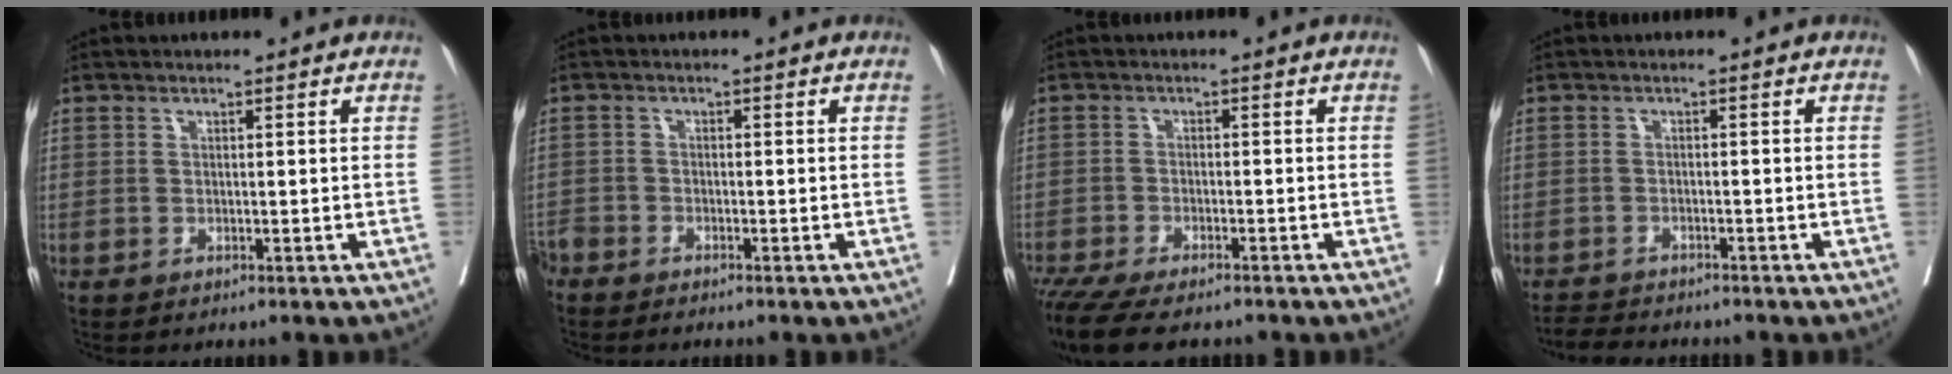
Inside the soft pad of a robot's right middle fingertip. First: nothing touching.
{"total": 3.3, "force": [-3.1, 0.7, 0.8], "torque": [-0.012, -0.007, -0.064]}
{"total": 11.1, "force": [-9.1, 2.8, 5.7], "torque": [-0.094, -0.015, -0.142]}
{"total": 4.3, "force": [-4.1, 0.8, 0.8], "torque": [-0.011, -0.013, -0.069]}